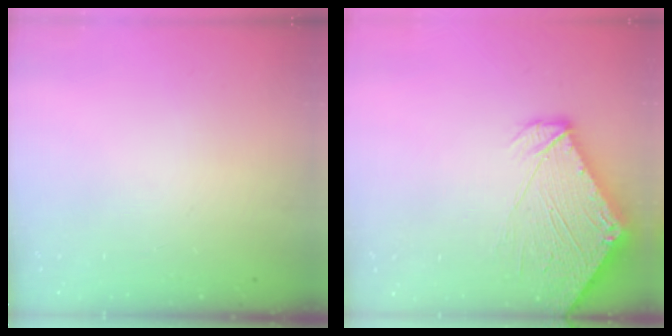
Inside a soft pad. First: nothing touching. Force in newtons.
{"total": 11.1, "press": 11.0, "slide": 1.2}